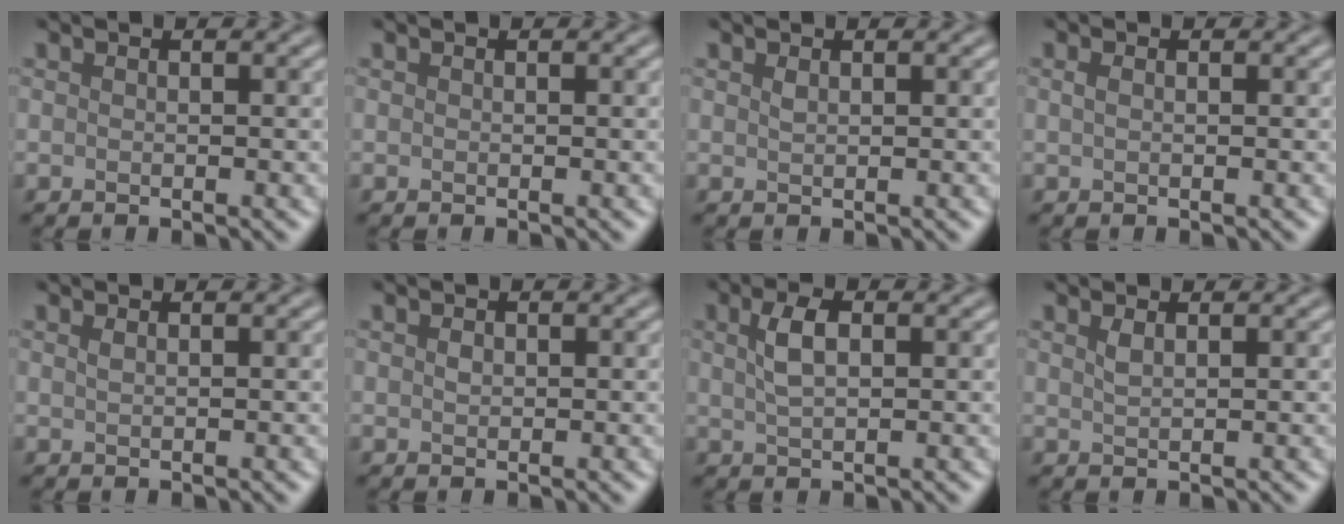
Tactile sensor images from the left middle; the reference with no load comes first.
{"total": 0.0}
{"total": 0.6, "force": [0.4, 0.2, 0.4], "torque": [-0.011, 0.000, 0.010]}
{"total": 0.6, "force": [0.1, 0.3, 0.5], "torque": [-0.014, 0.001, 0.003]}
{"total": 0.6, "force": [0.3, 0.2, 0.4], "torque": [-0.009, 0.000, 0.007]}
{"total": 0.6, "force": [0.2, 0.5, 0.4], "torque": [-0.010, 0.000, 0.002]}
{"total": 2.9, "force": [0.9, 1.3, 2.4], "torque": [-0.052, 0.004, 0.018]}
{"total": 1.0, "force": [0.6, 0.3, 0.7], "torque": [-0.018, 0.001, 0.014]}